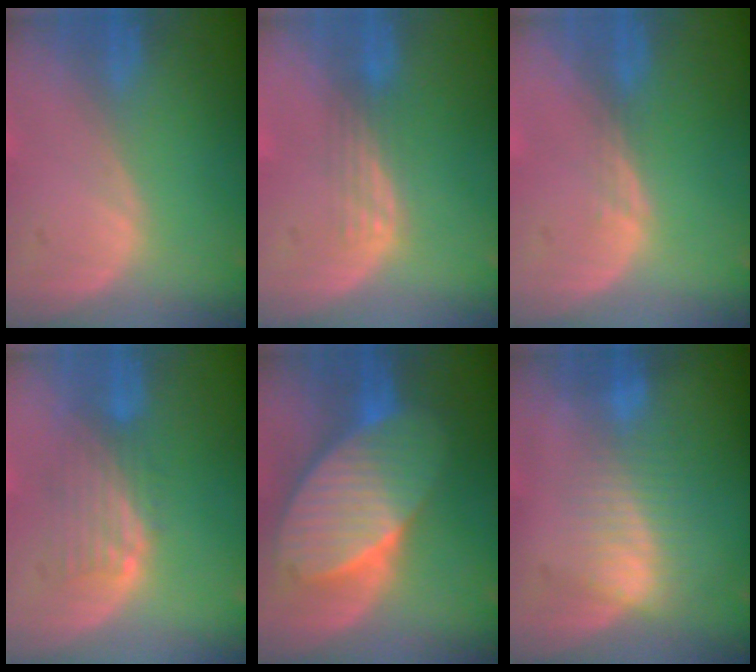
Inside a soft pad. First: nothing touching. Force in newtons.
{"total": 2.9, "press": 2.6, "slide": 1.3}
{"total": 1.1, "press": 0.9, "slide": 0.7}
{"total": 5.0, "press": 4.3, "slide": 2.6}
{"total": 10.5, "press": 10.5, "slide": 0.6}
{"total": 7.2, "press": 6.1, "slide": 3.8}